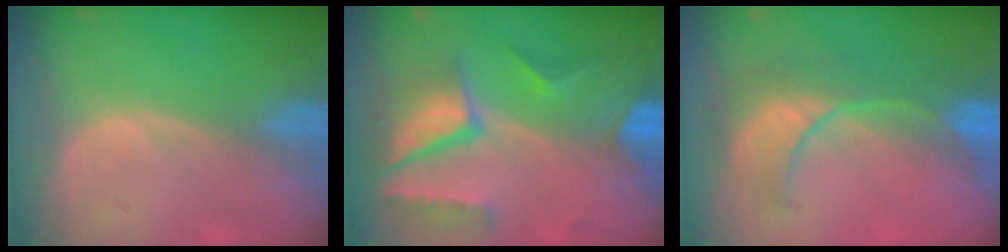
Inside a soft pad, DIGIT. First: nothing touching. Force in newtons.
{"total": 10.4, "press": 8.7, "slide": 5.7}
{"total": 8.4, "press": 8.3, "slide": 1.6}